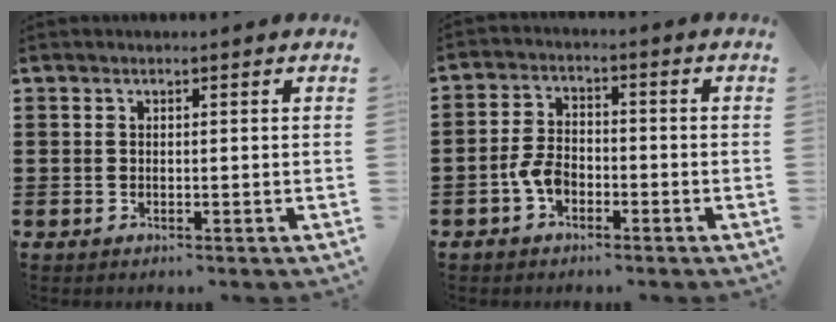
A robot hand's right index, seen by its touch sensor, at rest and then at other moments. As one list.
[{"total": 4.6, "force": [-2.2, 2.5, 3.1], "torque": [-0.085, -0.005, -0.046]}]